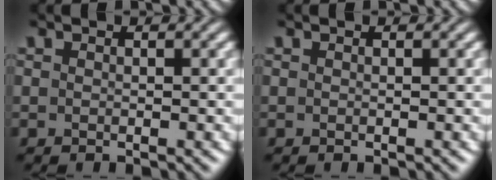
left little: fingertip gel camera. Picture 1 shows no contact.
{"total": 0.0}